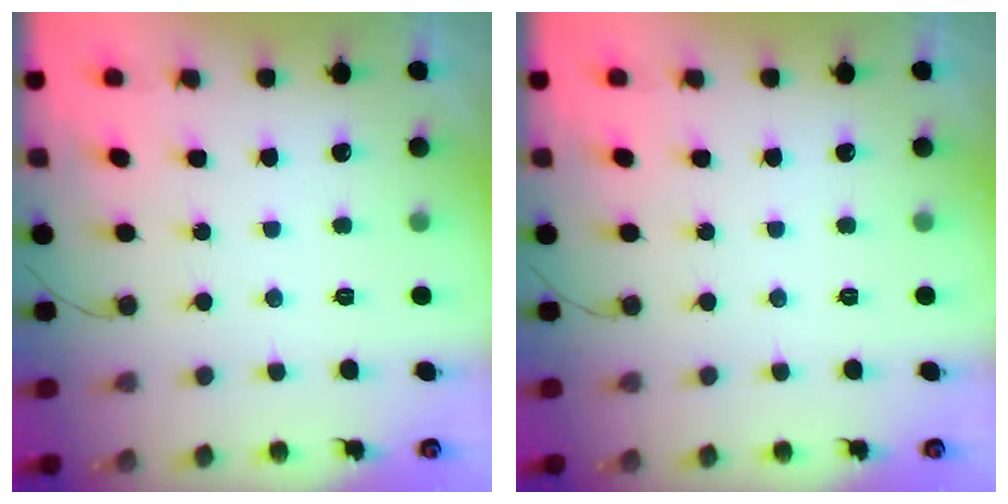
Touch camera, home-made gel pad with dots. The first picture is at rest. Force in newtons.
{"total": 0.0}